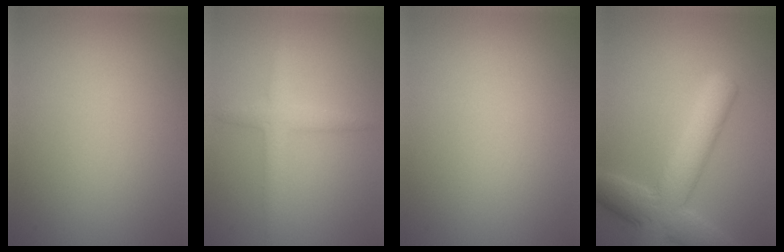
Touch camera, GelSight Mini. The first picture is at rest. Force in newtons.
{"total": 2.3, "press": 2.3, "slide": 0.1}
{"total": 0.0}
{"total": 7.0, "press": 7.0, "slide": 0.3}